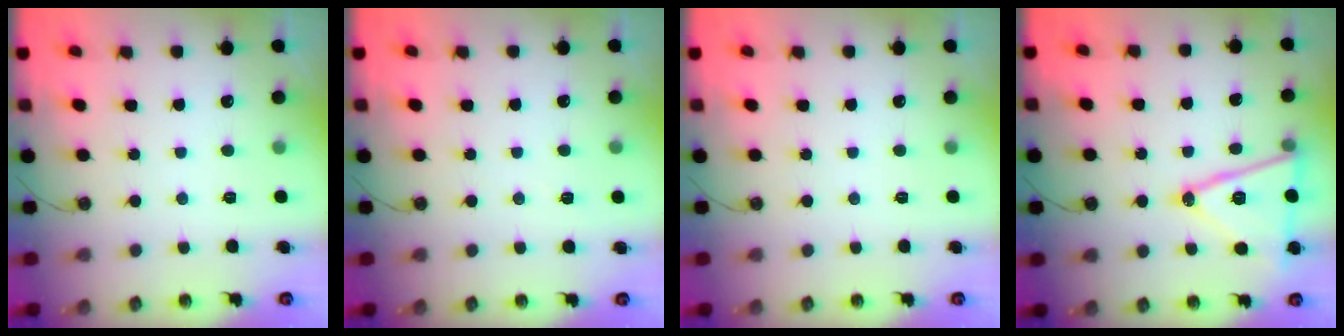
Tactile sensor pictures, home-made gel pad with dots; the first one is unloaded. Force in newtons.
{"total": 2.0, "press": 0.8, "slide": 1.8}
{"total": 0.0}
{"total": 16.7, "press": 16.4, "slide": 3.5}